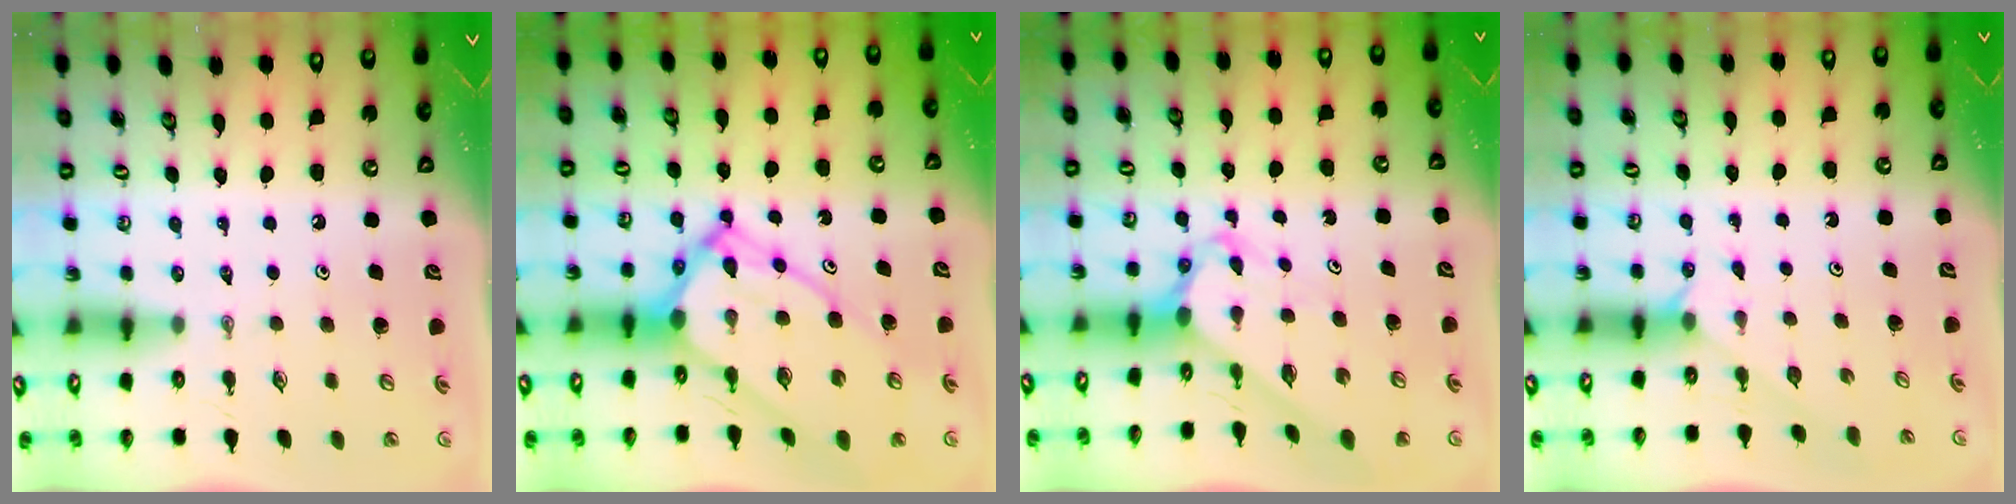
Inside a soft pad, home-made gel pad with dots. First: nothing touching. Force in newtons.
{"total": 16.3, "press": 16.3, "slide": 1.6}
{"total": 3.3, "press": 3.3, "slide": 0.3}
{"total": 2.0, "press": 1.9, "slide": 0.4}